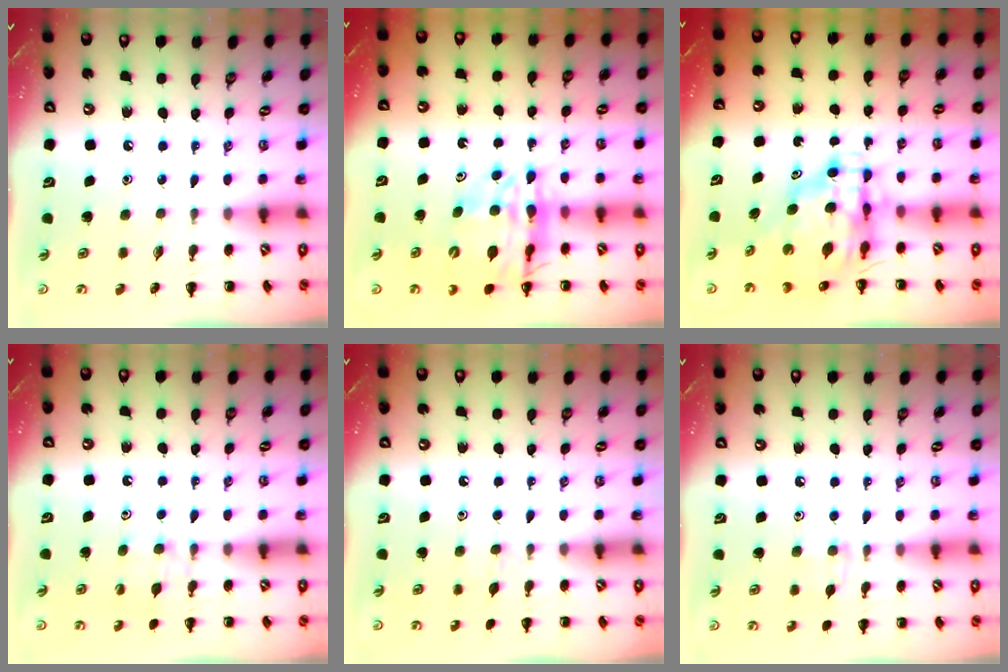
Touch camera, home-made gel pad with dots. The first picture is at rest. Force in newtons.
{"total": 16.7, "press": 16.2, "slide": 4.2}
{"total": 10.4, "press": 9.8, "slide": 3.4}
{"total": 7.0, "press": 6.7, "slide": 1.8}
{"total": 3.7, "press": 3.3, "slide": 1.5}
{"total": 7.2, "press": 6.8, "slide": 2.5}